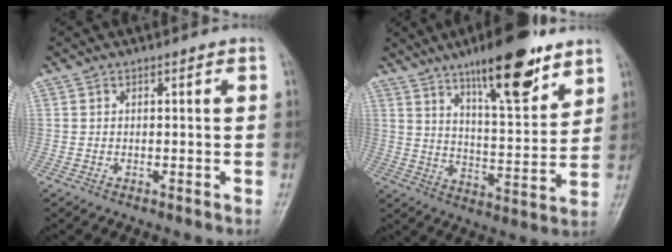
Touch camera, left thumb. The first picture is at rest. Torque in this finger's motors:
{"motor_torque": [1.79, 0.54, 1.52, -1.23, 0.40]}